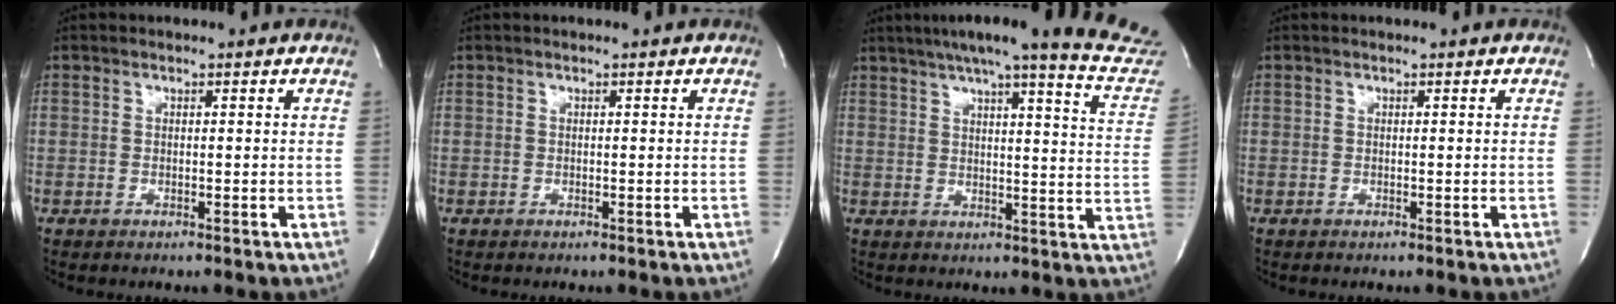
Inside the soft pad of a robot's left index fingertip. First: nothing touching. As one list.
[{"total": 0.0}, {"total": 23.3, "force": [20.9, 0.7, 10.4], "torque": [-0.141, -0.062, 0.237]}, {"total": 0.0}]